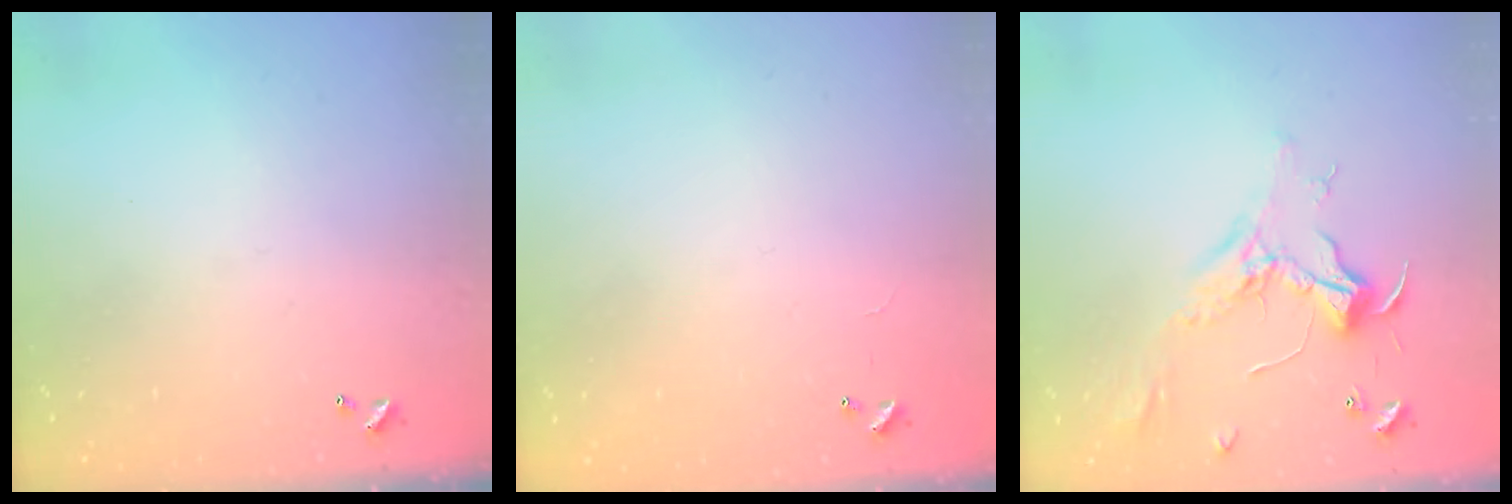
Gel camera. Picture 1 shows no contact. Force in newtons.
{"total": 10.0, "press": 10.0, "slide": 0.3}
{"total": 2.4, "press": 2.3, "slide": 0.8}